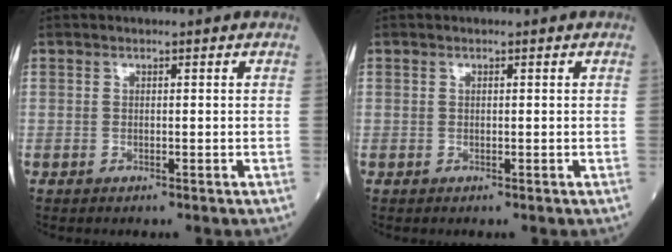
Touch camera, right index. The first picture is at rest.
{"total": 0.0}